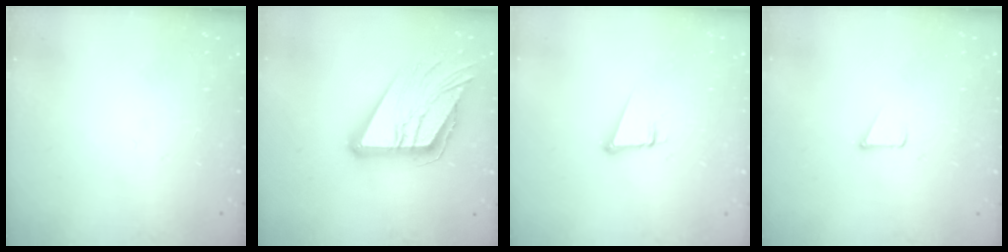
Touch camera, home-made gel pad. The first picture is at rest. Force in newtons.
{"total": 19.1, "press": 19.0, "slide": 2.2}
{"total": 4.8, "press": 3.6, "slide": 3.1}
{"total": 1.2, "press": 1.2, "slide": 0.1}